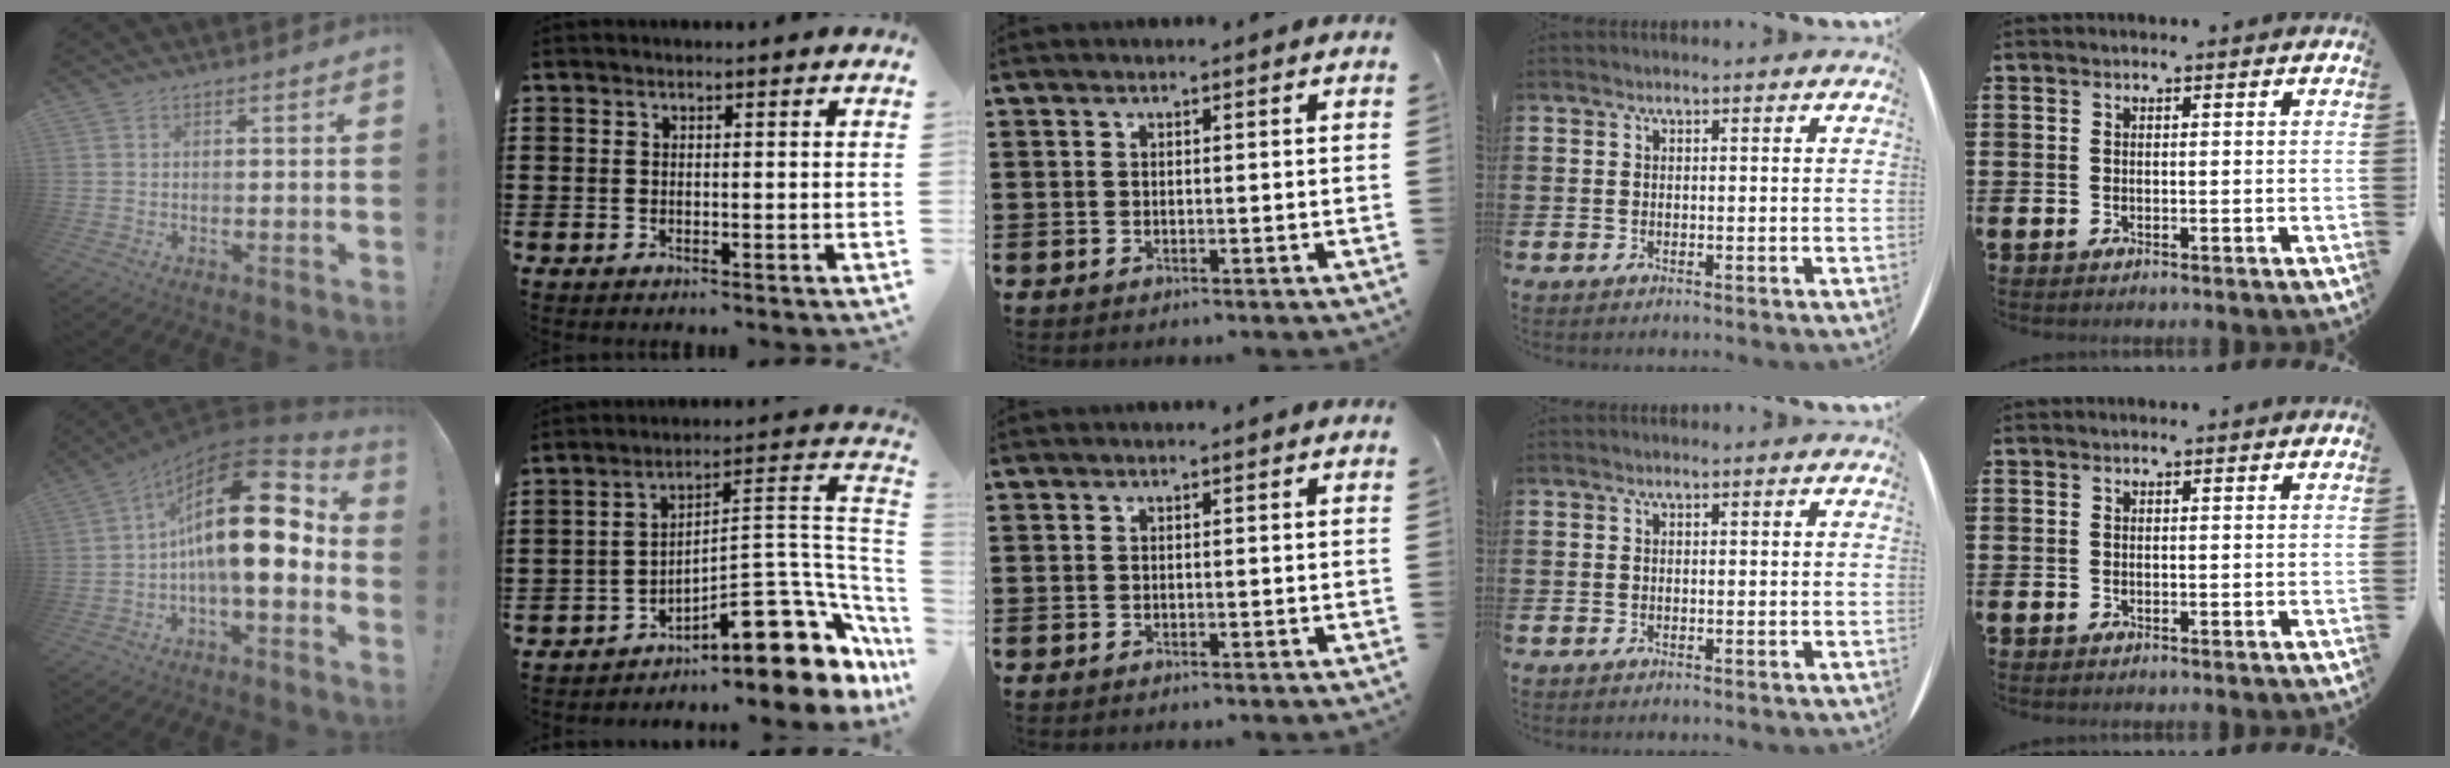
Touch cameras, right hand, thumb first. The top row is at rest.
{"thumb": {"total": 22.8, "force": [3.7, 8.0, 21.0], "torque": [-0.355, -0.021, 0.059]}, "index": {"total": 15.3, "force": [-8.5, 5.3, 11.6], "torque": [-0.141, 0.015, -0.134]}}